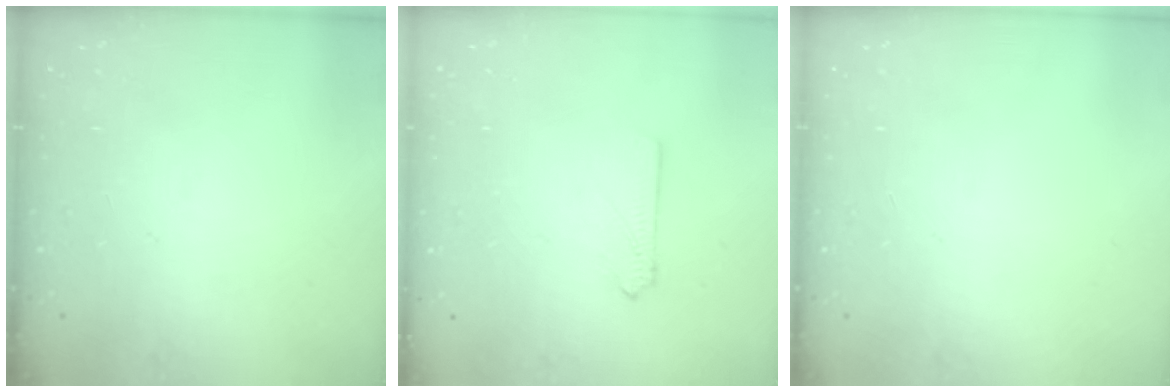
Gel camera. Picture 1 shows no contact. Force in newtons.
{"total": 2.2, "press": 2.1, "slide": 0.3}
{"total": 0.0}